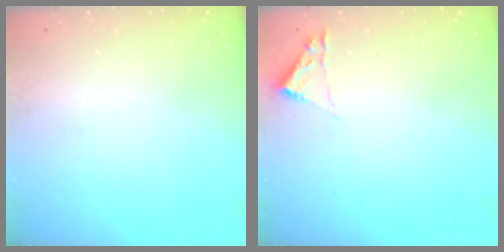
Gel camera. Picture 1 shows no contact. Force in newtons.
{"total": 1.8, "press": 1.8, "slide": 0.2}